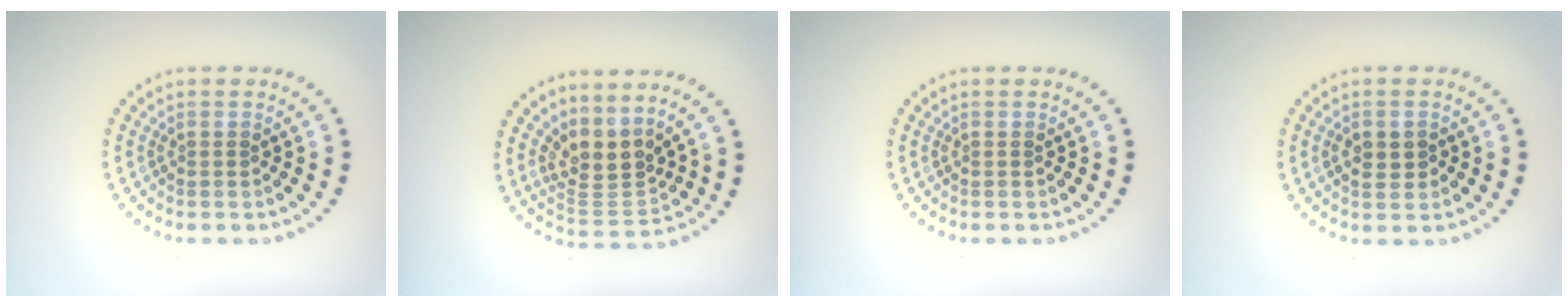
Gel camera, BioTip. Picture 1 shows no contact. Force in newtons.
{"total": 3.5, "press": 2.6, "slide": 2.4}
{"total": 0.0}
{"total": 2.2, "press": 2.2, "slide": 0.1}